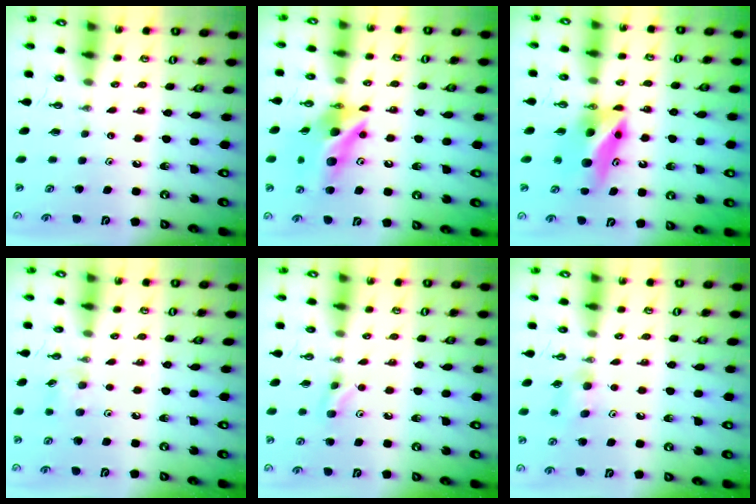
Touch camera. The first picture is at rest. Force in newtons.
{"total": 13.0, "press": 12.9, "slide": 1.3}
{"total": 9.4, "press": 7.4, "slide": 5.8}
{"total": 5.2, "press": 5.0, "slide": 1.4}
{"total": 4.7, "press": 4.5, "slide": 1.5}
{"total": 7.8, "press": 7.4, "slide": 2.3}